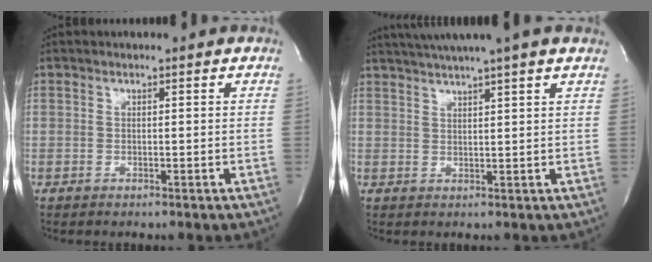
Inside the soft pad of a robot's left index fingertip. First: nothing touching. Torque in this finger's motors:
{"motor_torque": [0.62, -0.66, 0.39, 0.14]}